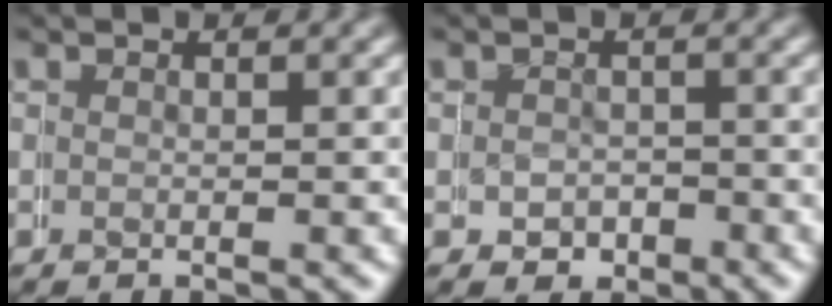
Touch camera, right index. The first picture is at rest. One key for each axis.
{"total": 2.2, "fx": -0.1, "fy": 1.8, "fz": -1.2, "tx": 0.015, "ty": -0.007, "tz": 0.001}